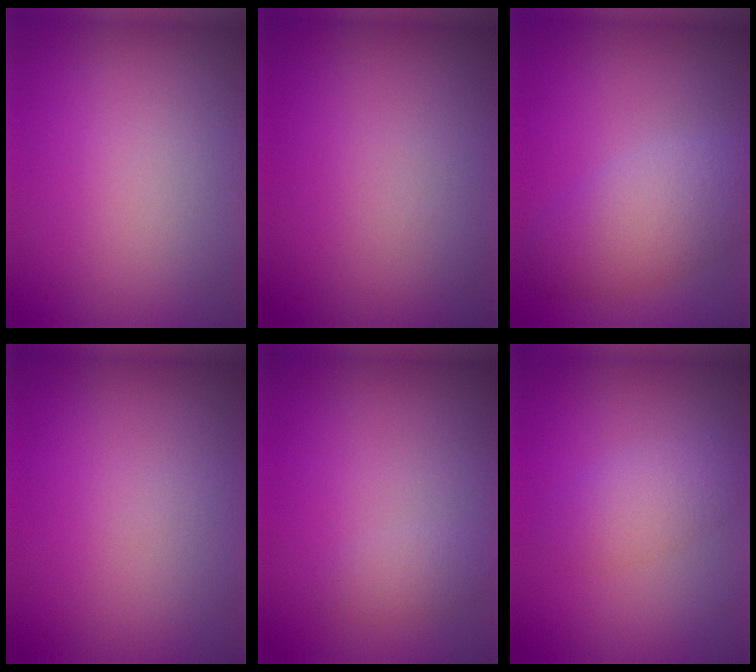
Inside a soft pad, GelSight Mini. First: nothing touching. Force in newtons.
{"total": 0.0}
{"total": 4.7, "press": 4.7, "slide": 0.1}
{"total": 0.0}
{"total": 1.2, "press": 1.2, "slide": 0.0}
{"total": 2.7, "press": 2.7, "slide": 0.1}